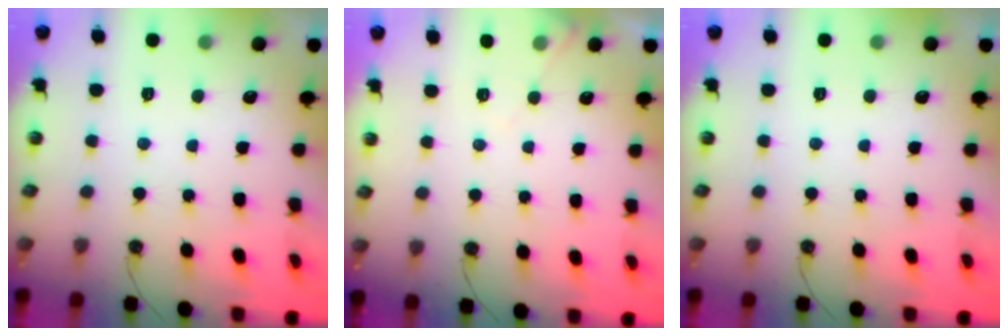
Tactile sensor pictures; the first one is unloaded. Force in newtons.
{"total": 5.6, "press": 5.6, "slide": 0.7}
{"total": 0.0}